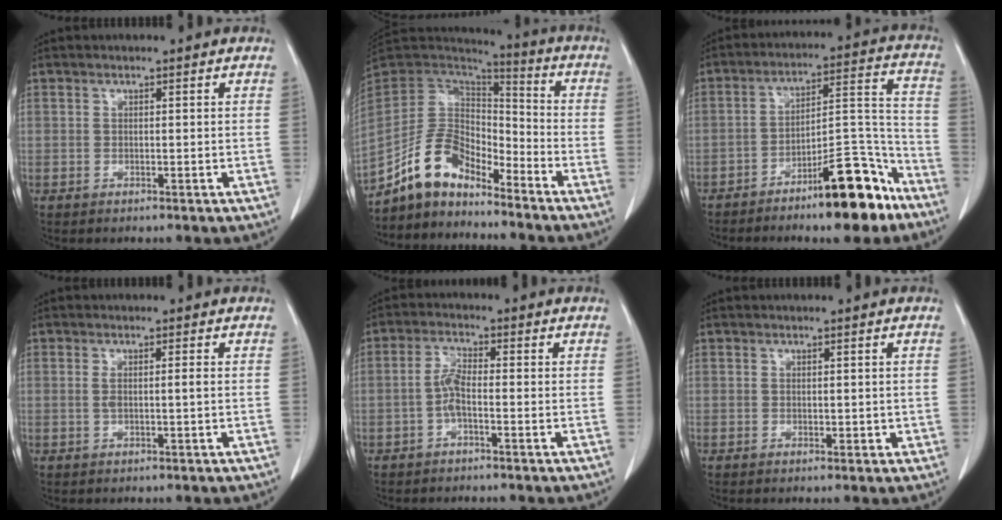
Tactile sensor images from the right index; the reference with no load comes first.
{"total": 11.3, "force": [-9.2, 4.6, 4.5], "torque": [-0.091, 0.038, -0.177]}
{"total": 13.8, "force": [-9.5, 3.2, 9.6], "torque": [-0.131, 0.034, -0.149]}
{"total": 1.9, "force": [0.0, 0.1, 1.9], "torque": [-0.040, 0.004, 0.003]}
{"total": 3.4, "force": [-1.1, 0.8, 3.1], "torque": [-0.065, 0.005, -0.025]}
{"total": 1.2, "force": [0.0, 0.8, 0.9], "torque": [-0.011, 0.000, 0.004]}